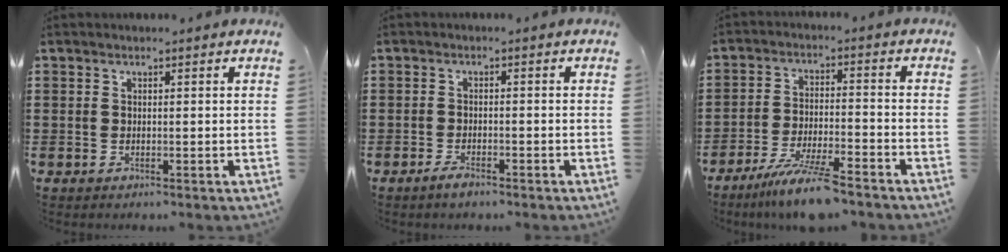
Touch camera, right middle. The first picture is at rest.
{"total": 1.8, "force": [-1.4, 0.5, 0.9], "torque": [-0.025, -0.008, -0.029]}
{"total": 8.4, "force": [-7.0, 0.4, 4.5], "torque": [-0.088, -0.009, -0.133]}